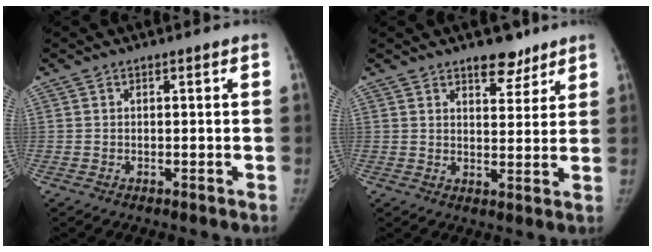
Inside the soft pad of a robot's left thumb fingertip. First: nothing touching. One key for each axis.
{"total": 6.0, "fx": 4.4, "fy": 2.9, "fz": 2.8, "tx": -0.013, "ty": -0.029, "tz": 0.066}